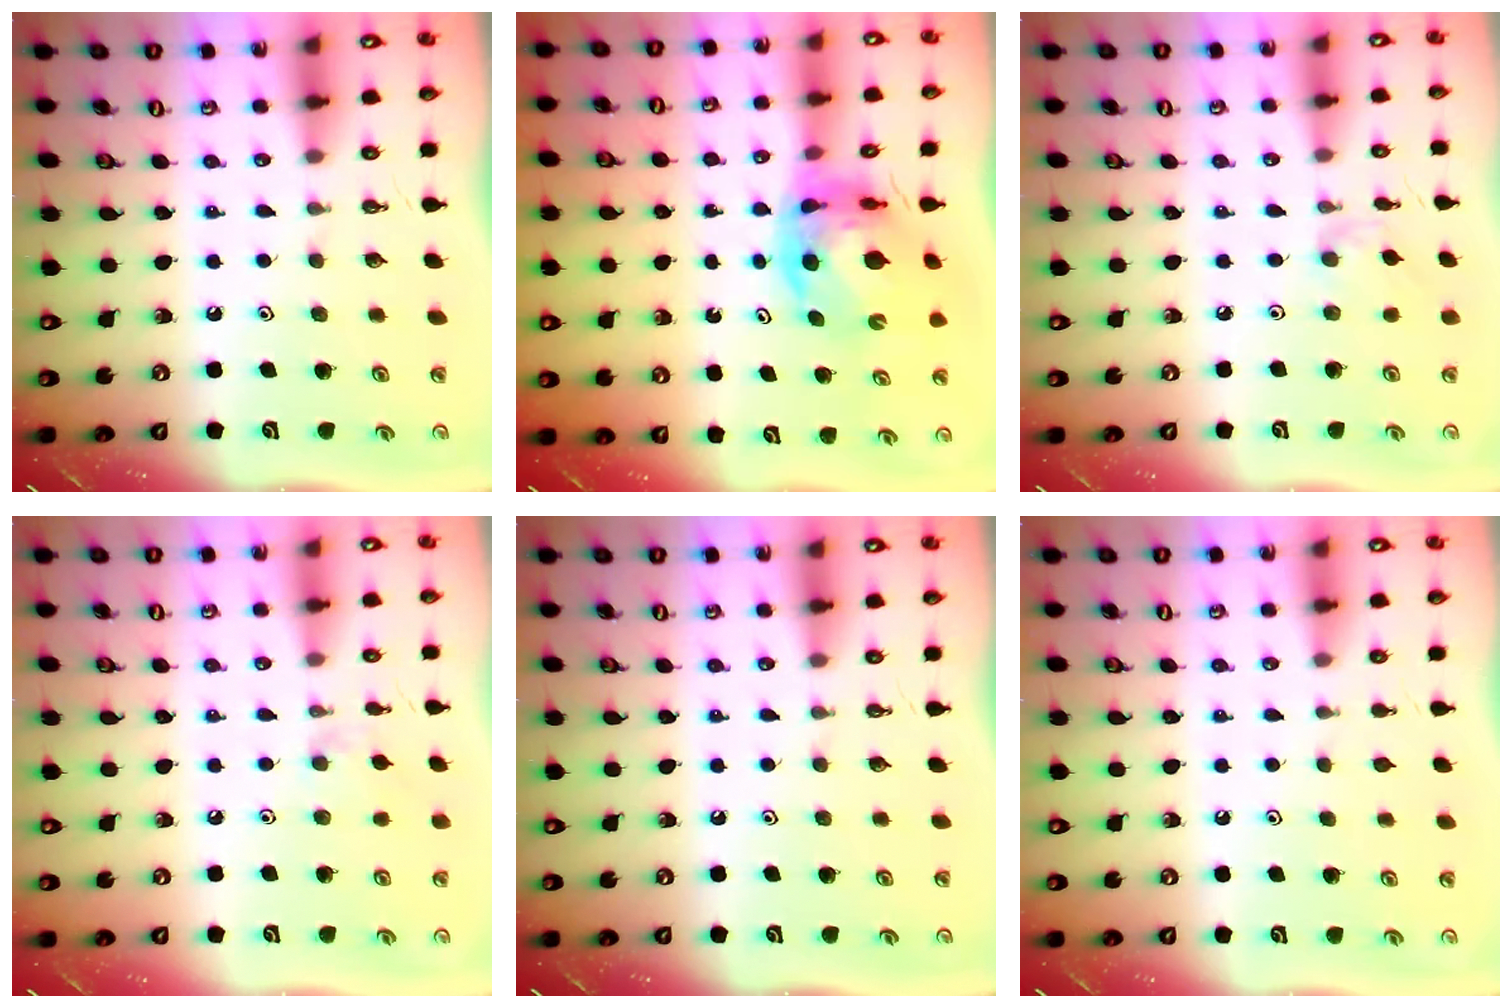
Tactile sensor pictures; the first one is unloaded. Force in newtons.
{"total": 9.7, "press": 9.7, "slide": 1.1}
{"total": 1.4, "press": 1.4, "slide": 0.4}
{"total": 5.4, "press": 5.3, "slide": 0.8}
{"total": 0.0}
{"total": 0.8, "press": 0.7, "slide": 0.3}